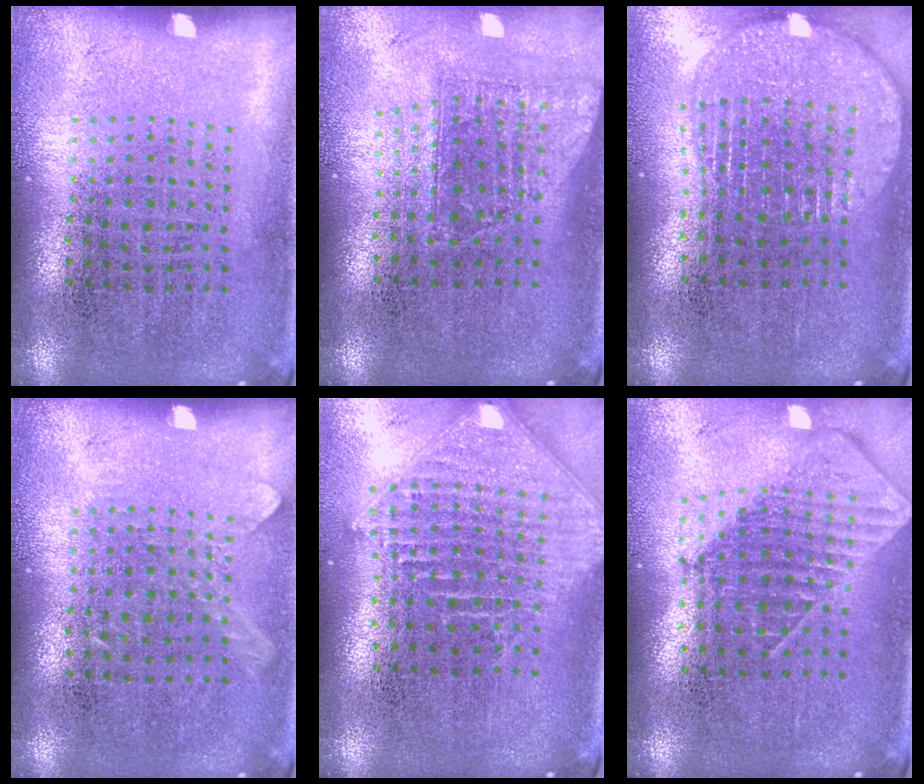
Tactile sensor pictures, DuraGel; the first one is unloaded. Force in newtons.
{"total": 1.6, "press": 1.3, "slide": 1.0}
{"total": 1.9, "press": 1.6, "slide": 1.1}
{"total": 0.8, "press": 0.8, "slide": 0.2}
{"total": 2.5, "press": 2.0, "slide": 1.6}
{"total": 1.9, "press": 1.5, "slide": 1.2}